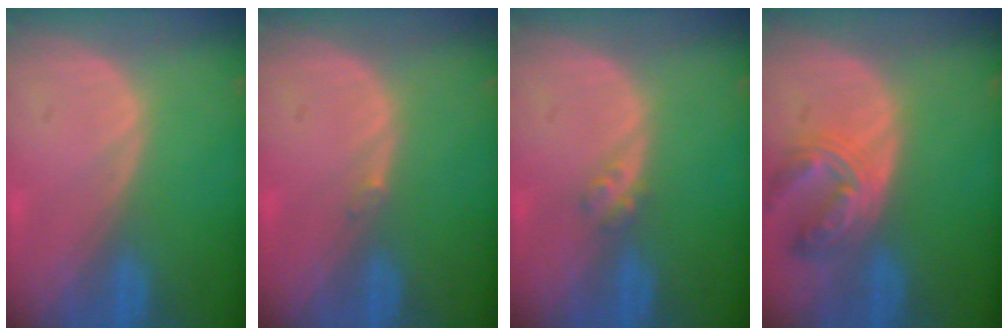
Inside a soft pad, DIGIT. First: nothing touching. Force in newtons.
{"total": 0.5, "press": 0.5, "slide": 0.1}
{"total": 1.8, "press": 1.5, "slide": 0.9}
{"total": 6.6, "press": 6.4, "slide": 1.7}